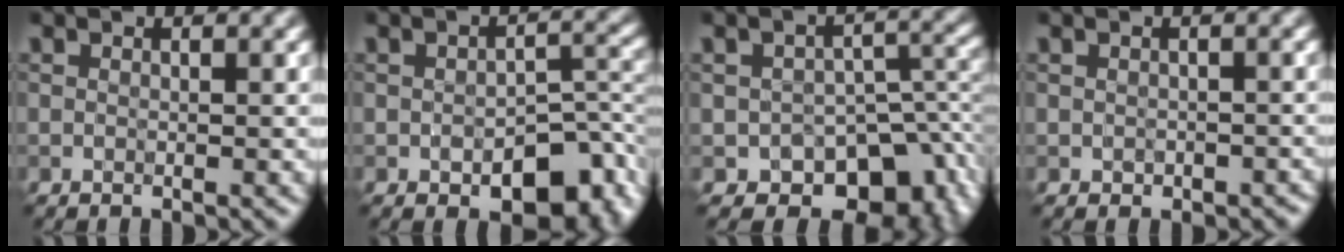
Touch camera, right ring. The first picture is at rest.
{"total": 6.4, "force": [-2.6, 3.6, 4.6], "torque": [-0.059, -0.005, -0.036]}
{"total": 8.5, "force": [-4.3, 5.4, 5.0], "torque": [-0.047, -0.023, -0.056]}
{"total": 1.3, "force": [-0.5, 1.0, 0.6], "torque": [-0.007, -0.008, -0.006]}